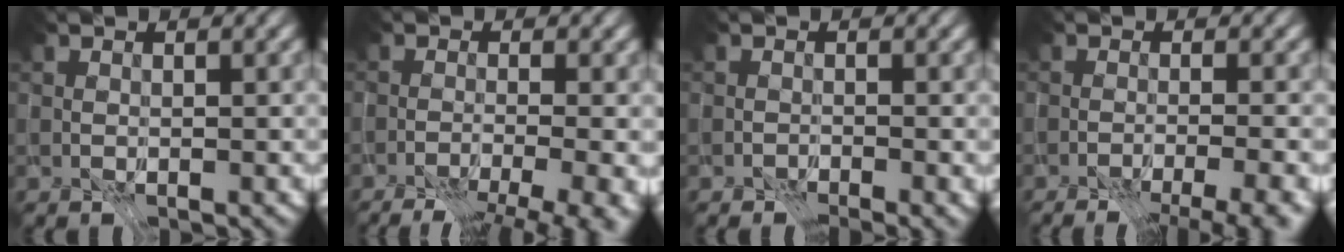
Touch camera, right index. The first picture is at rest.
{"total": 11.5, "force": [-8.2, 3.1, 7.5], "torque": [-0.093, -0.015, -0.084]}
{"total": 2.3, "force": [-2.0, -1.1, -0.3], "torque": [0.028, -0.015, -0.038]}
{"total": 9.2, "force": [-6.9, 2.5, 5.6], "torque": [-0.062, -0.014, -0.071]}